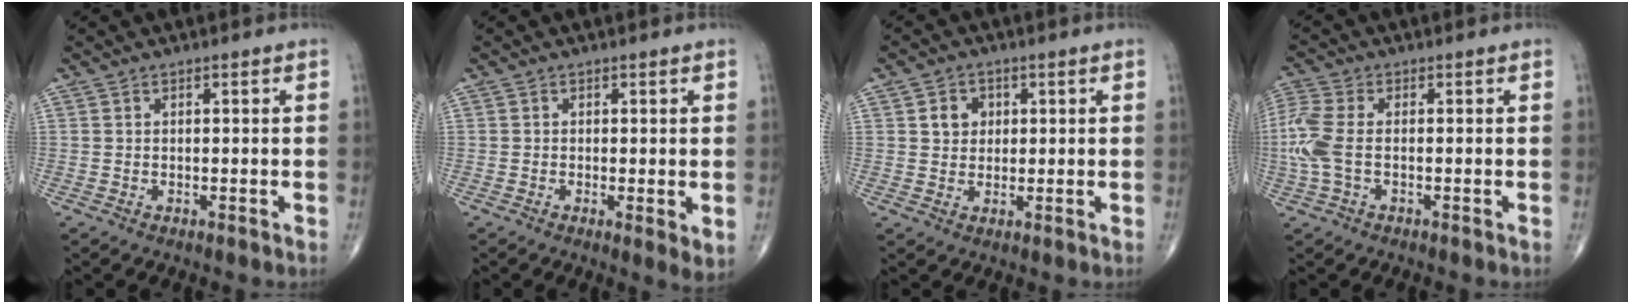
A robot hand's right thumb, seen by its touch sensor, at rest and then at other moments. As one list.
[{"total": 3.1, "force": [-0.3, 0.8, 3.0], "torque": [-0.052, -0.013, -0.010]}, {"total": 4.0, "force": [1.1, 3.4, 1.7], "torque": [-0.006, -0.001, 0.015]}, {"total": 7.3, "force": [-0.7, 3.7, 6.3], "torque": [-0.185, 0.010, -0.018]}]